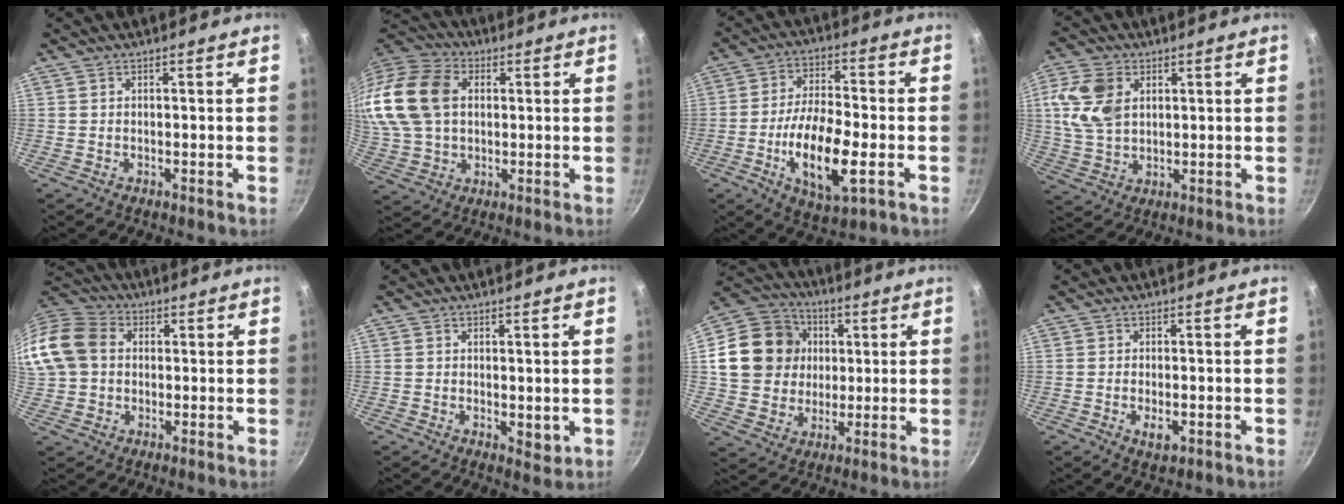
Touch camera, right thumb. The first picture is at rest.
{"total": 21.0, "force": [4.0, 15.2, 13.9], "torque": [-0.294, 0.025, 0.069]}
{"total": 14.8, "force": [-4.3, 5.6, 13.0], "torque": [-0.233, 0.013, -0.077]}
{"total": 10.4, "force": [2.9, 7.1, 7.0], "torque": [-0.130, -0.003, 0.056]}
{"total": 15.9, "force": [1.9, 12.8, 9.1], "torque": [-0.183, 0.033, 0.021]}
{"total": 2.7, "force": [0.3, 1.6, 2.1], "torque": [-0.030, -0.008, 0.006]}
{"total": 16.9, "force": [2.9, 14.9, 7.3], "torque": [-0.115, 0.016, 0.050]}
{"total": 3.0, "force": [-0.8, 1.4, 2.5], "torque": [-0.044, -0.003, -0.012]}